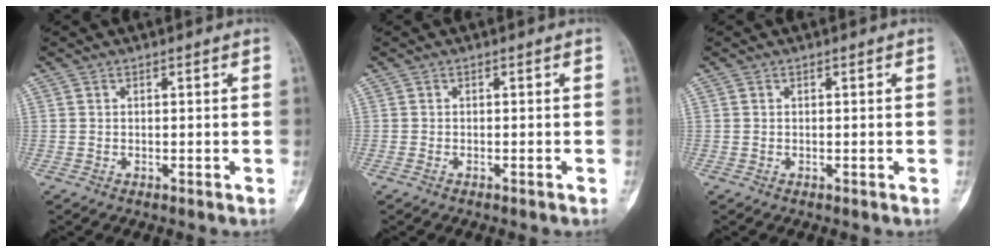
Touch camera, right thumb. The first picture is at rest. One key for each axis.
{"total": 0.5, "fx": -0.4, "fy": 0.2, "fz": 0.3, "tx": -0.010, "ty": 0.002, "tz": -0.004}
{"total": 0.0}